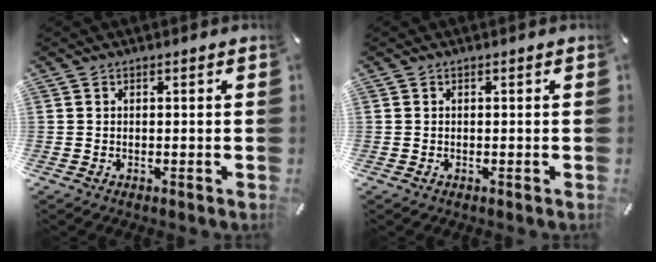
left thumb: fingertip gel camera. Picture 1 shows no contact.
{"total": 0.0}